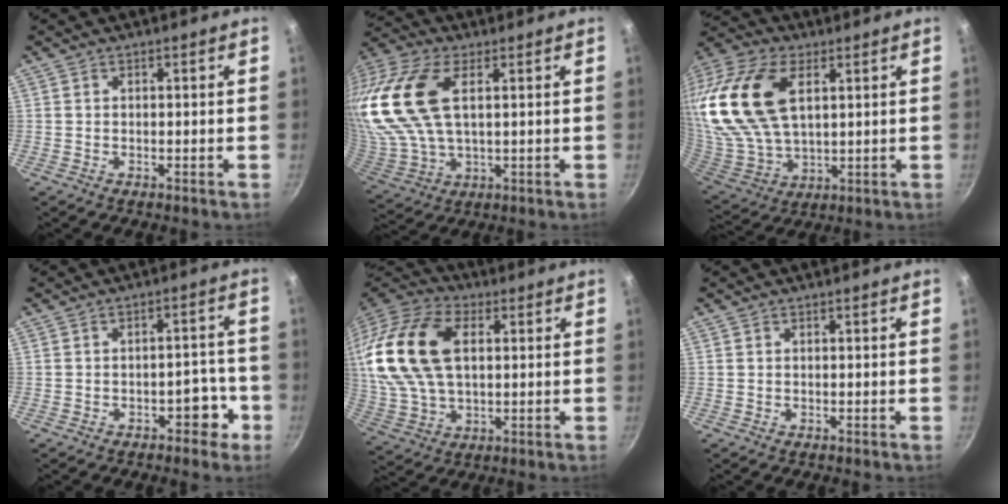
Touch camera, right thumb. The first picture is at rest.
{"total": 23.6, "force": [6.4, 13.2, 18.4], "torque": [-0.419, 0.019, 0.126]}
{"total": 25.8, "force": [8.2, 15.1, 19.3], "torque": [-0.415, 0.000, 0.158]}
{"total": 5.2, "force": [-2.8, 3.1, 3.1], "torque": [-0.004, 0.037, -0.026]}
{"total": 22.8, "force": [4.9, 13.9, 17.4], "torque": [-0.349, 0.011, 0.087]}
{"total": 0.0}